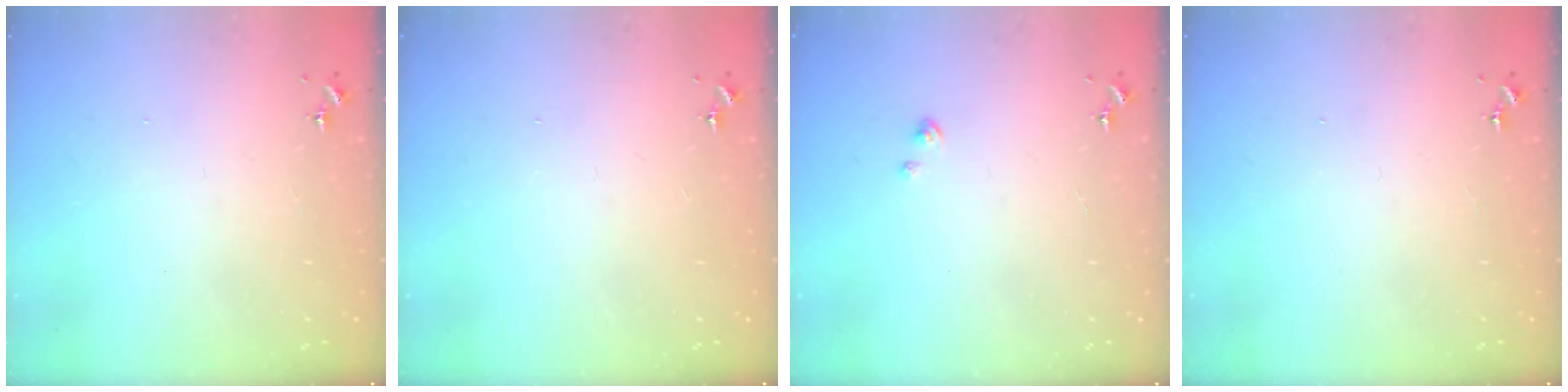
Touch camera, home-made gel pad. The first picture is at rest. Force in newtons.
{"total": 0.0}
{"total": 1.6, "press": 1.6, "slide": 0.2}
{"total": 0.0}